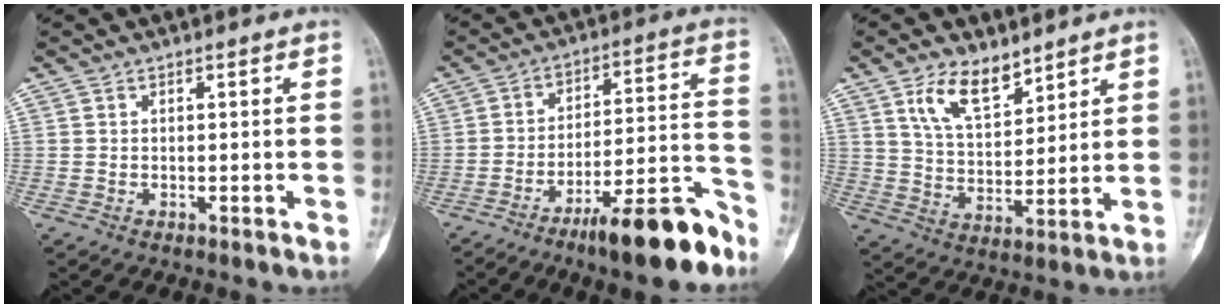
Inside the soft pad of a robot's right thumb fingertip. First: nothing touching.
{"total": 16.5, "force": [-11.1, 3.8, 11.6], "torque": [-0.150, 0.095, -0.178]}
{"total": 9.8, "force": [6.3, 4.7, 5.9], "torque": [-0.086, -0.040, 0.122]}